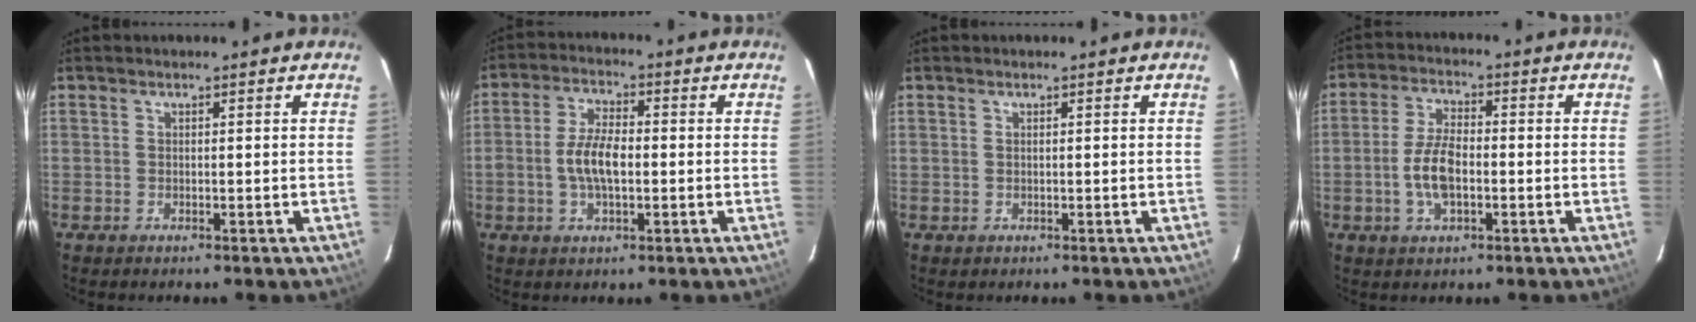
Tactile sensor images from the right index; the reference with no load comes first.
{"total": 7.0, "force": [-0.9, 3.2, 6.1], "torque": [-0.123, 0.008, -0.016]}
{"total": 0.5, "force": [0.1, 0.5, 0.0], "torque": [0.005, 0.000, 0.001]}
{"total": 7.4, "force": [-1.7, 3.3, 6.4], "torque": [-0.134, 0.004, -0.031]}